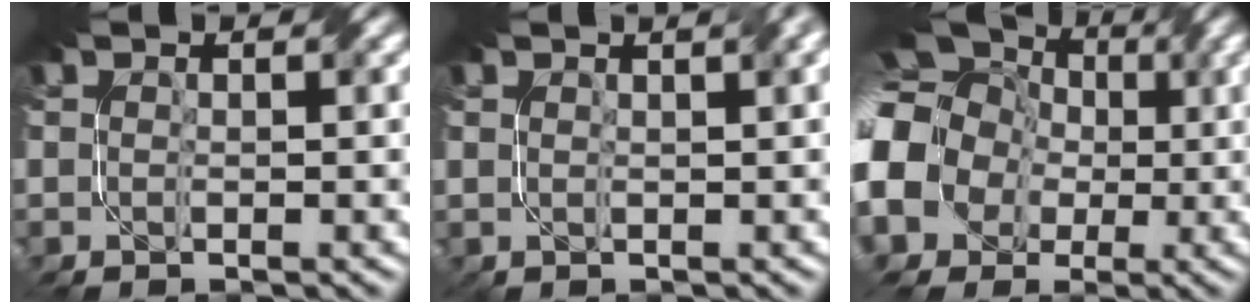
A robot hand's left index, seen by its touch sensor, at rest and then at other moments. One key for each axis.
{"total": 2.2, "fx": 1.5, "fy": 0.7, "fz": 1.4, "tx": -0.010, "ty": 0.008, "tz": 0.022}
{"total": 15.4, "fx": 0.2, "fy": 13.6, "fz": 7.2, "tx": -0.201, "ty": 0.000, "tz": -0.047}